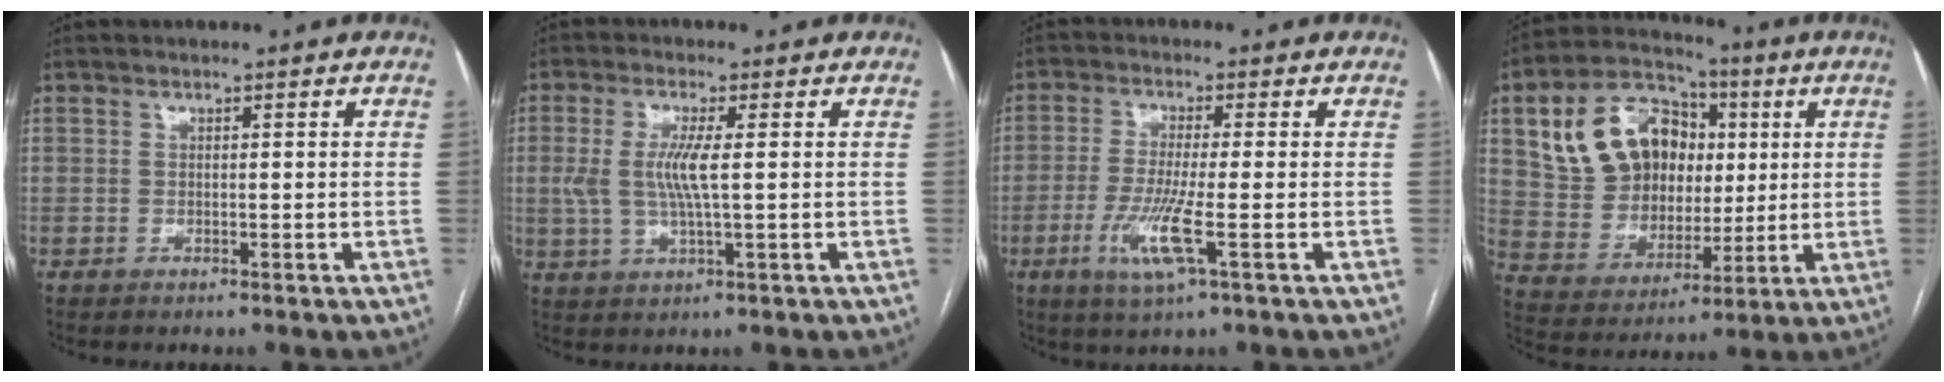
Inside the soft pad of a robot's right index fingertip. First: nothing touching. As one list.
[{"total": 5.8, "force": [0.5, 0.7, 5.7], "torque": [-0.129, 0.001, 0.011]}, {"total": 7.0, "force": [-2.5, -0.1, 6.6], "torque": [-0.136, -0.020, -0.049]}, {"total": 16.4, "force": [5.0, 12.1, 9.9], "torque": [-0.193, 0.049, 0.097]}]